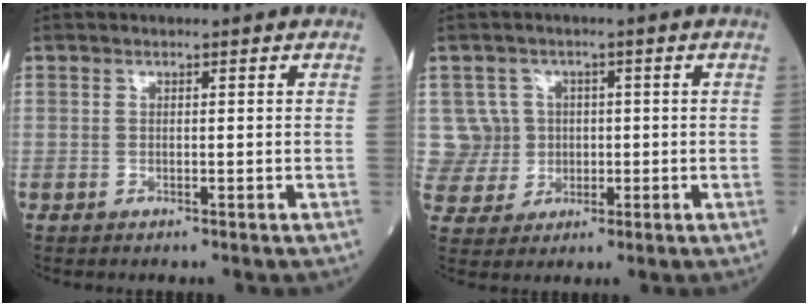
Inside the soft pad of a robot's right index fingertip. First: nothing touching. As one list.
[{"total": 6.1, "force": [0.8, 6.0, -0.1], "torque": [0.006, 0.018, 0.024]}]